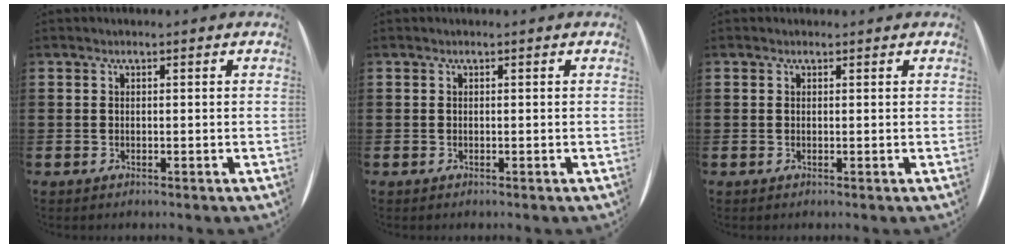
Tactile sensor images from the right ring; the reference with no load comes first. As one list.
[{"total": 0.0}, {"total": 0.0}]